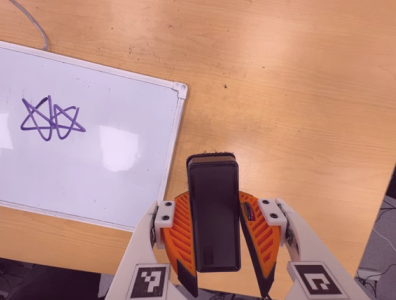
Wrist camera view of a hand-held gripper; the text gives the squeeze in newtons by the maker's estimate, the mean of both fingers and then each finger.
{"total": 6.4, "left": 5.5, "right": 7.3}